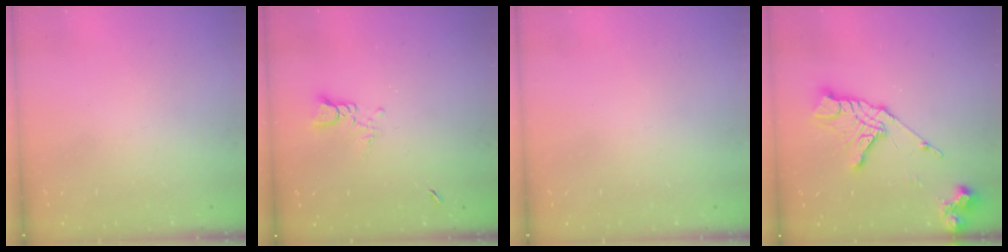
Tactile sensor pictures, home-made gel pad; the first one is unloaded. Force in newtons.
{"total": 2.9, "press": 2.9, "slide": 0.2}
{"total": 0.0}
{"total": 17.1, "press": 17.0, "slide": 1.8}